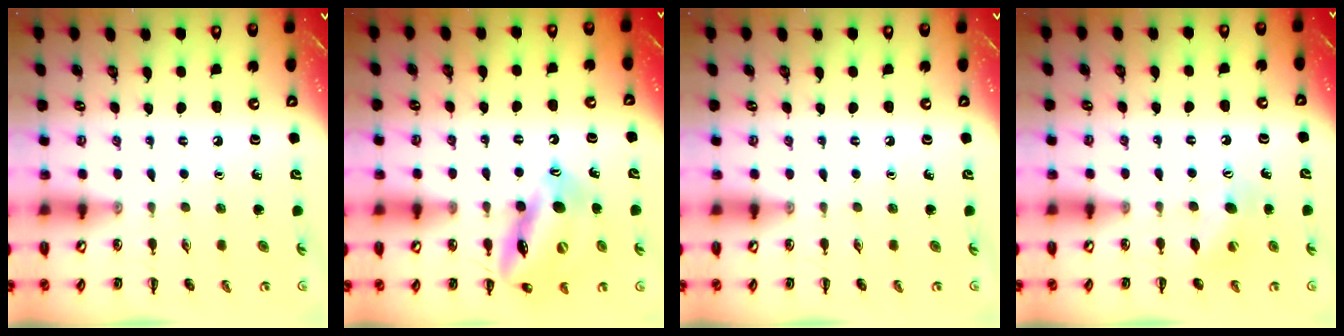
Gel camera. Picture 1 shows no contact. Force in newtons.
{"total": 15.2, "press": 15.0, "slide": 2.4}
{"total": 0.0}
{"total": 7.7, "press": 7.5, "slide": 1.7}